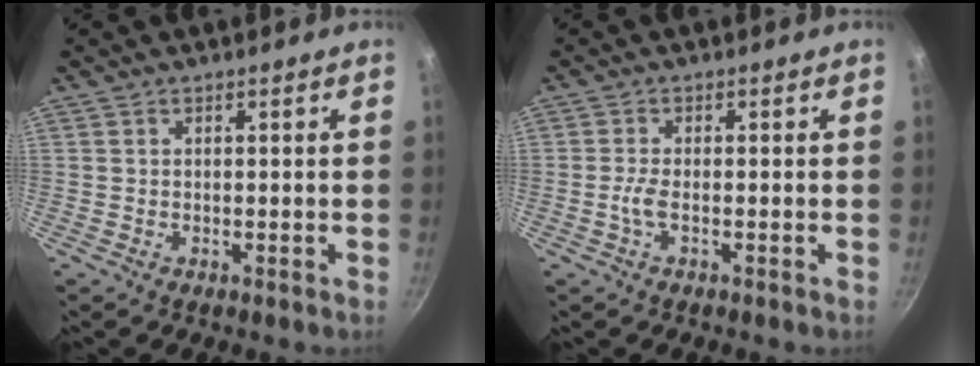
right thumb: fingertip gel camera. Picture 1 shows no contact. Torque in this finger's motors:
{"motor_torque": [0.08, -0.24, 0.49, -0.26, 0.18]}